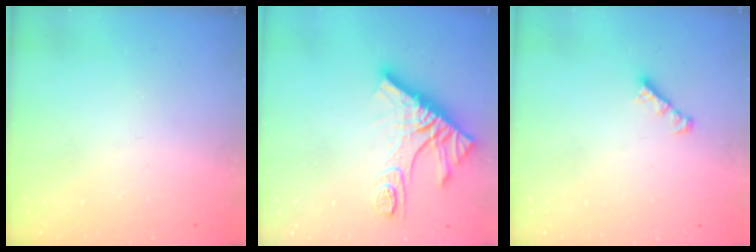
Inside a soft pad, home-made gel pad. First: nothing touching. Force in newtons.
{"total": 14.9, "press": 14.9, "slide": 1.1}
{"total": 2.4, "press": 2.4, "slide": 0.1}